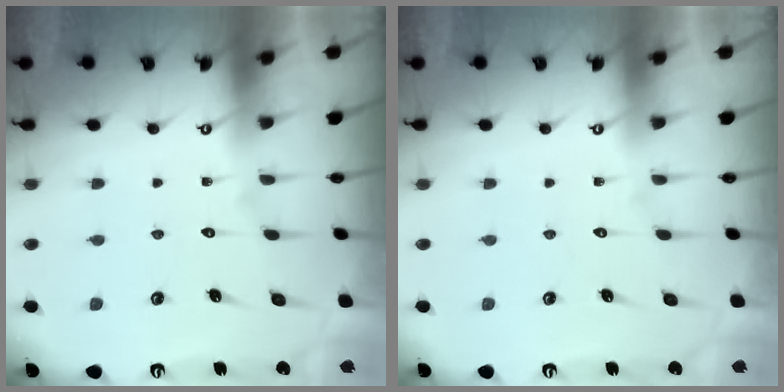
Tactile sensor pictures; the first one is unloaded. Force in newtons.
{"total": 0.0}